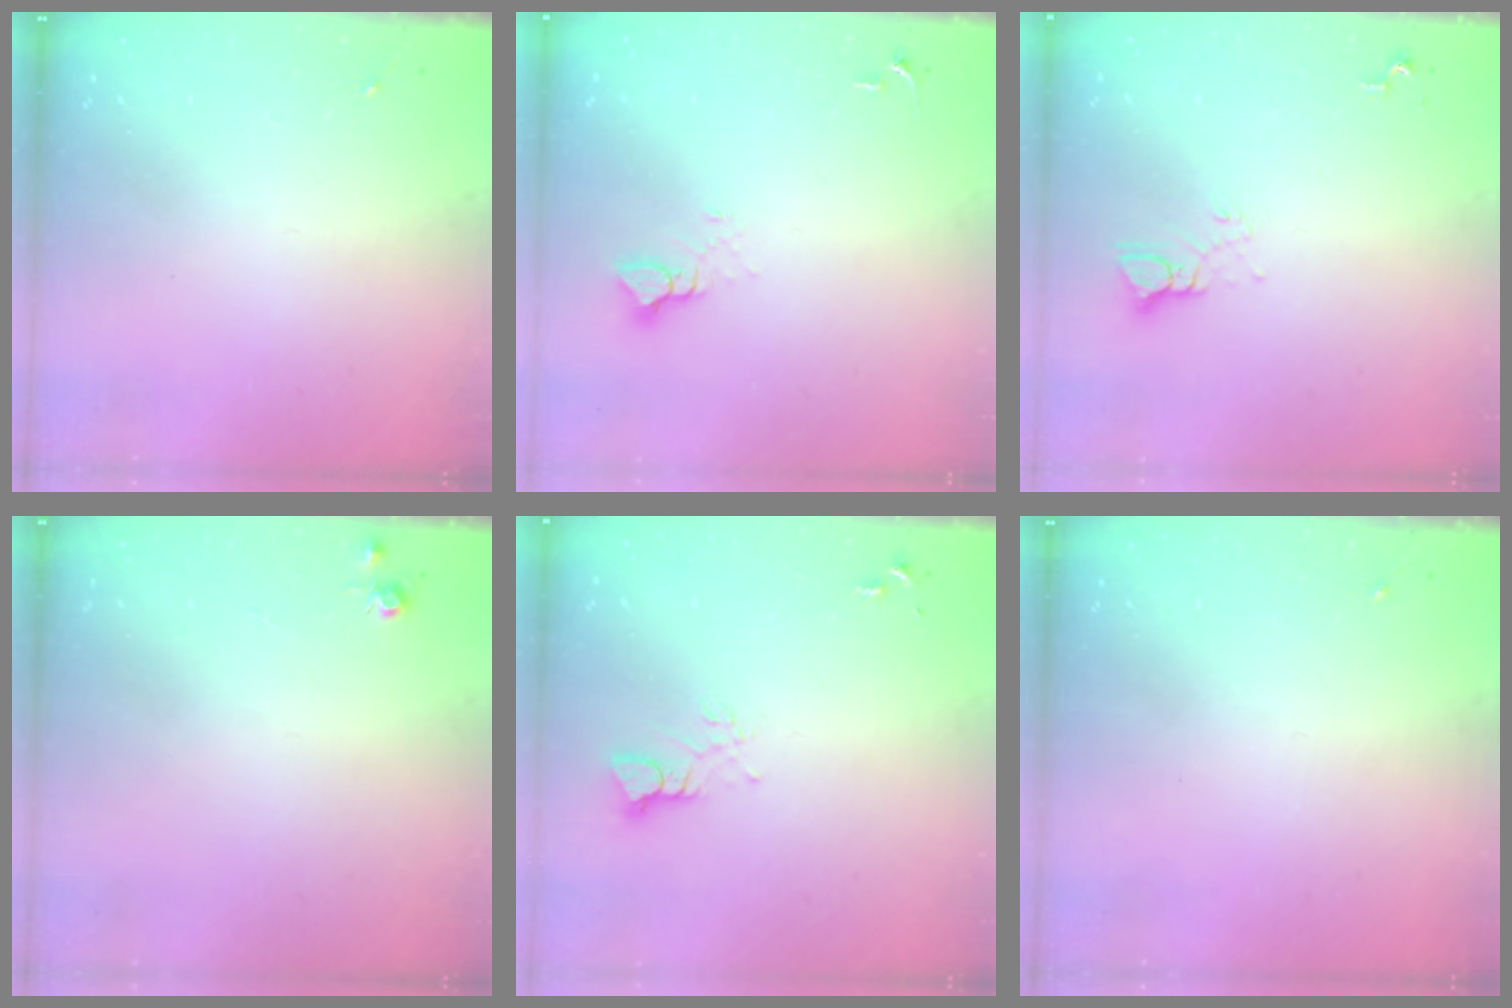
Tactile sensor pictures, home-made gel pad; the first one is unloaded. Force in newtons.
{"total": 3.9, "press": 3.9, "slide": 0.2}
{"total": 4.4, "press": 4.4, "slide": 0.3}
{"total": 5.4, "press": 5.3, "slide": 0.7}
{"total": 3.6, "press": 3.6, "slide": 0.3}
{"total": 0.0}